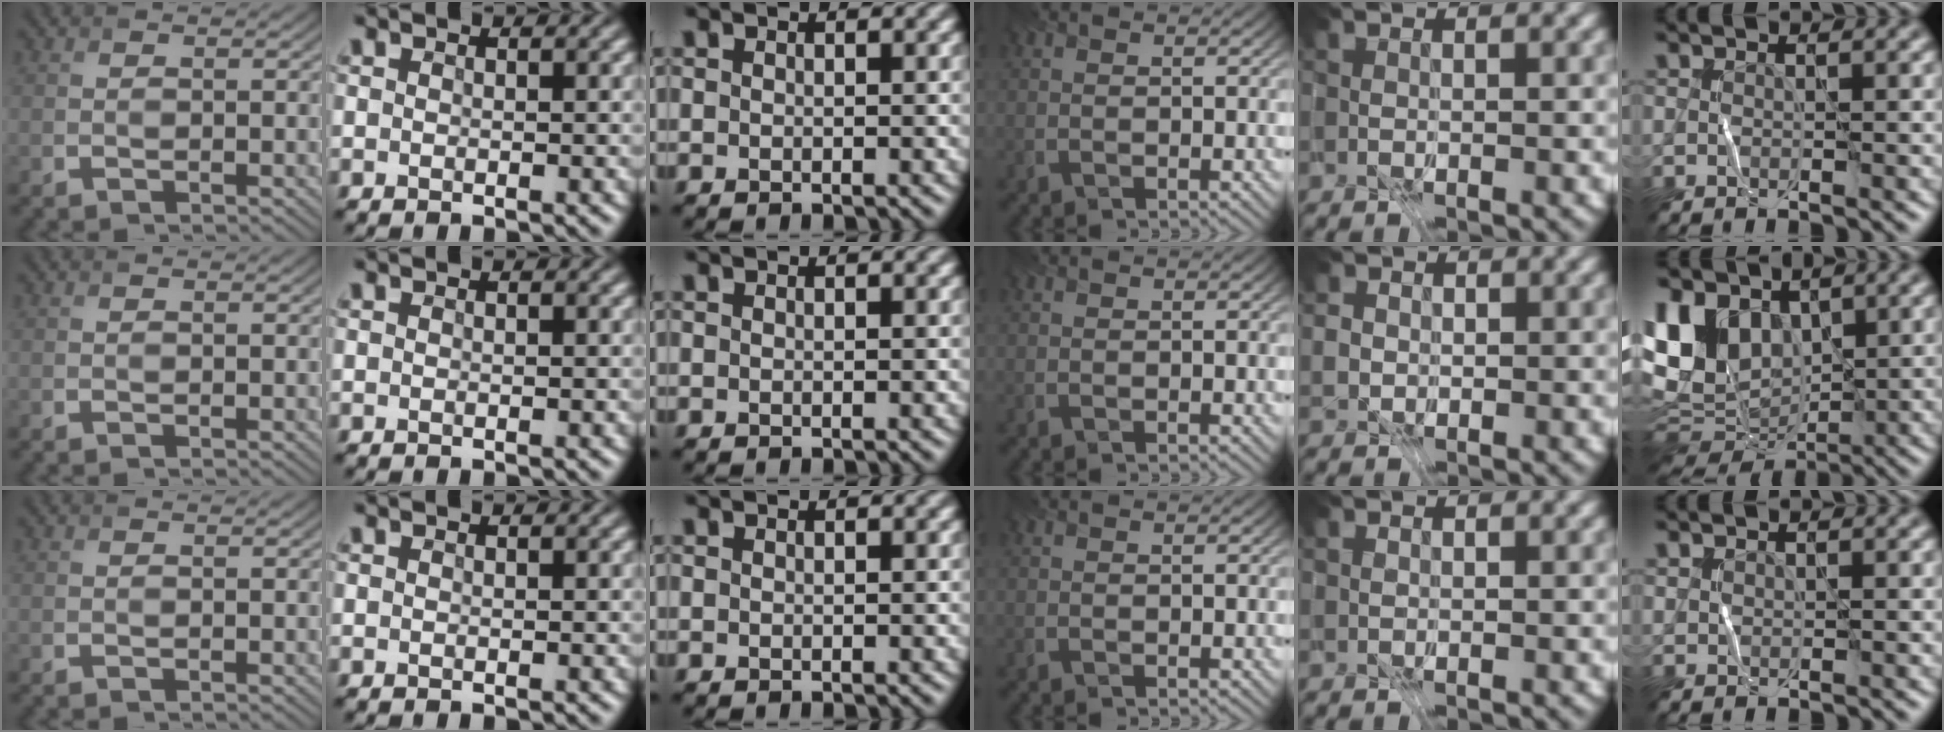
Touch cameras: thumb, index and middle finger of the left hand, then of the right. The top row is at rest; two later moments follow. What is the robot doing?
{"motion": "fold", "object": "file"}